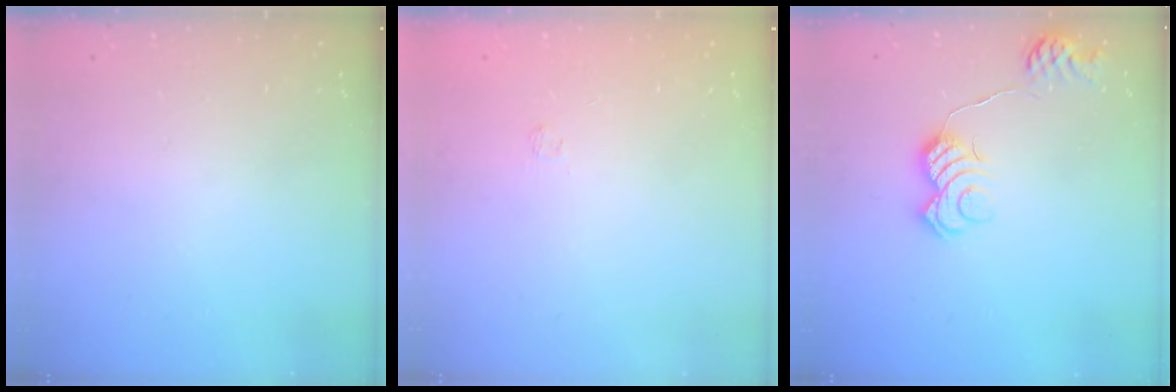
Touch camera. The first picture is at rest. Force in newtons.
{"total": 1.7, "press": 1.2, "slide": 1.1}
{"total": 11.4, "press": 11.4, "slide": 0.5}